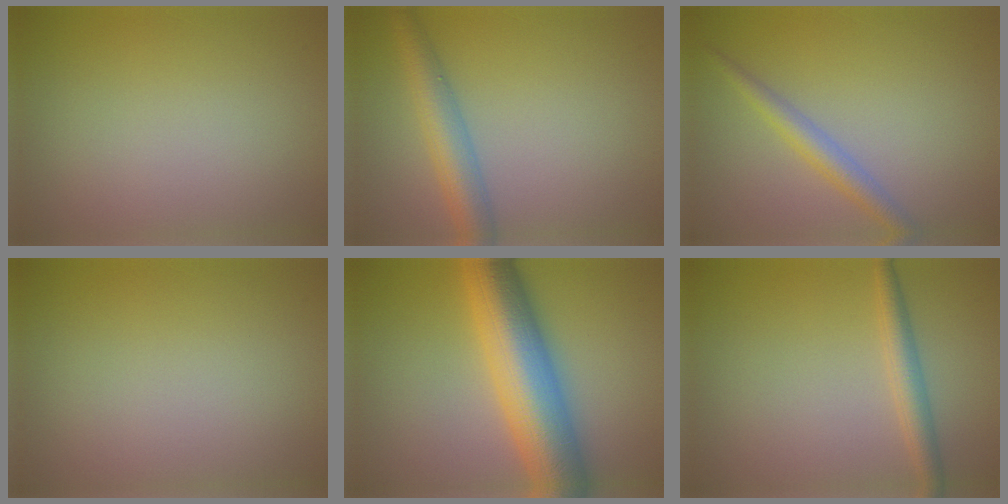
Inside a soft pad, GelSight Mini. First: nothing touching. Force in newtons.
{"total": 4.1, "press": 4.1, "slide": 0.0}
{"total": 2.5, "press": 2.5, "slide": 0.0}
{"total": 0.0}
{"total": 10.8, "press": 10.8, "slide": 0.2}
{"total": 2.5, "press": 2.5, "slide": 0.0}